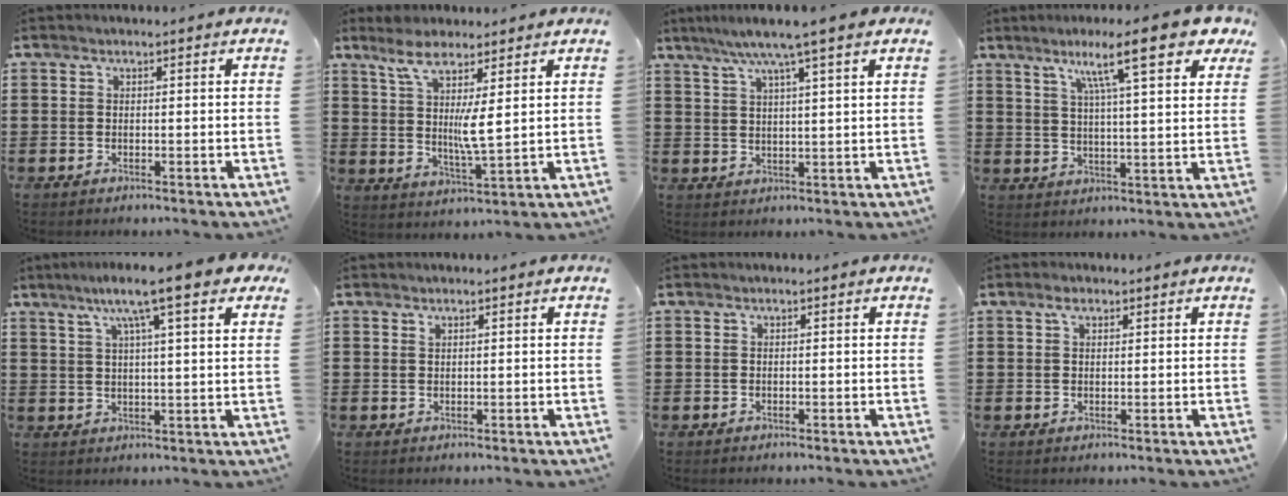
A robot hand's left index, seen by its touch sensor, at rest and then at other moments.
{"total": 7.3, "force": [3.8, 1.1, 6.2], "torque": [-0.121, -0.015, 0.063]}
{"total": 6.1, "force": [4.5, -0.4, 4.2], "torque": [-0.093, -0.008, 0.076]}
{"total": 13.3, "force": [8.4, 1.8, 10.1], "torque": [-0.183, -0.018, 0.133]}
{"total": 9.9, "force": [6.2, 1.1, 7.6], "torque": [-0.149, -0.007, 0.100]}
{"total": 0.7, "force": [0.5, 0.2, 0.4], "torque": [-0.011, 0.001, 0.009]}
{"total": 0.0}
{"total": 1.7, "force": [1.0, 0.9, 1.0], "torque": [-0.022, 0.005, 0.018]}